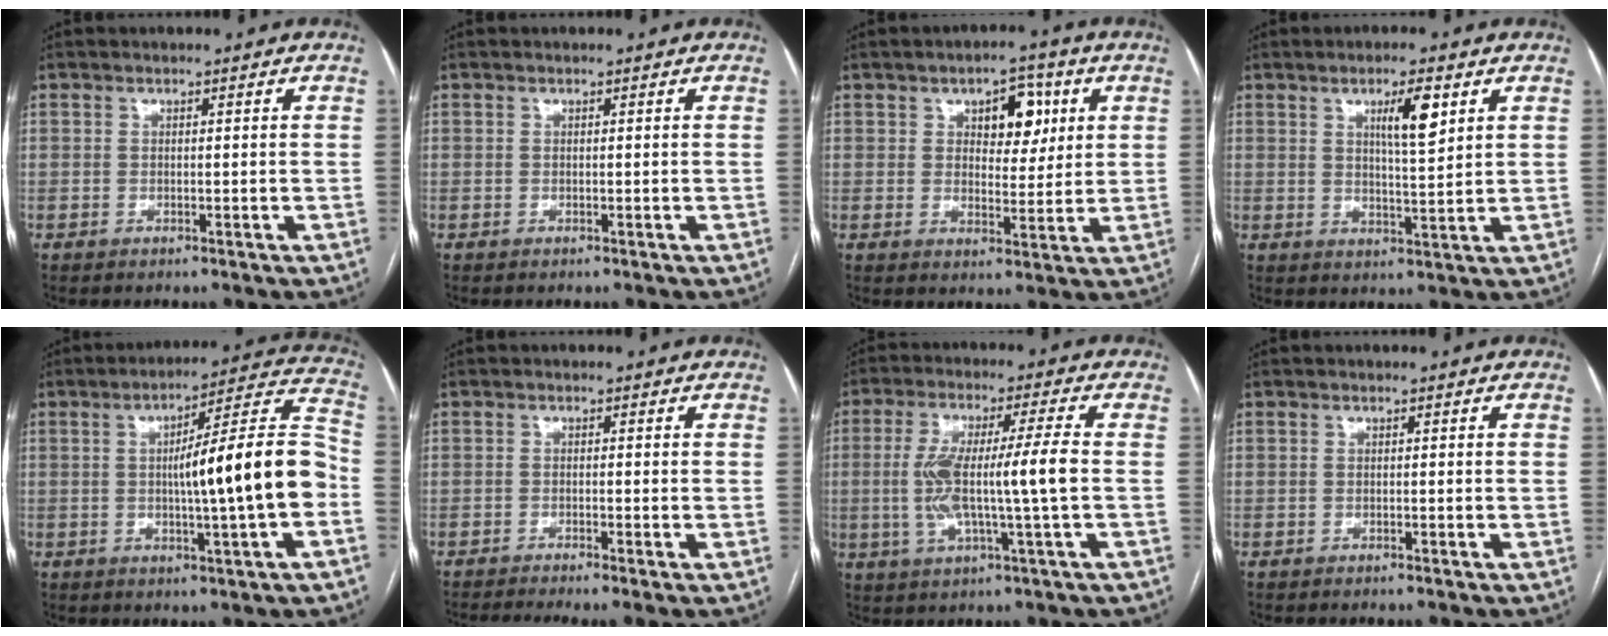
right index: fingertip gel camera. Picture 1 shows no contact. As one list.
[{"total": 0.0}, {"total": 6.9, "force": [2.7, 3.6, 5.2], "torque": [-0.067, 0.011, 0.042]}, {"total": 5.9, "force": [2.7, 0.7, 5.2], "torque": [-0.086, 0.000, 0.045]}, {"total": 15.1, "force": [-1.9, 0.3, 15.0], "torque": [-0.221, 0.021, -0.031]}, {"total": 5.0, "force": [-3.8, -0.1, 3.3], "torque": [-0.052, -0.006, -0.062]}, {"total": 11.0, "force": [-0.7, 0.1, 11.0], "torque": [-0.218, 0.010, -0.013]}, {"total": 0.0}]